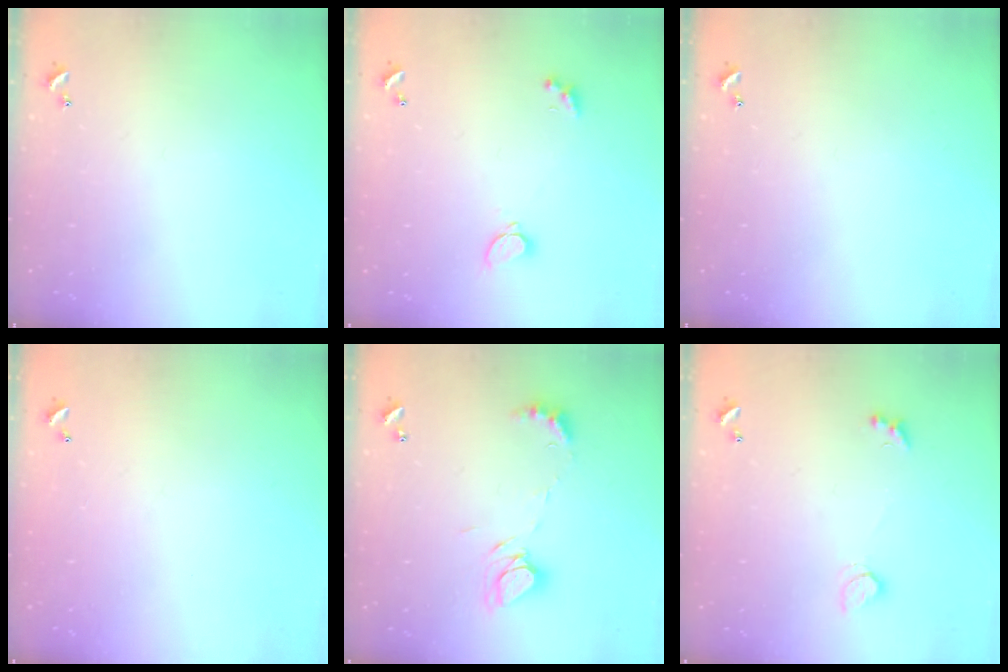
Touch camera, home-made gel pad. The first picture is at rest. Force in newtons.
{"total": 1.6, "press": 1.6, "slide": 0.5}
{"total": 0.0}
{"total": 2.9, "press": 2.9, "slide": 0.1}
{"total": 8.4, "press": 8.4, "slide": 1.0}
{"total": 2.3, "press": 1.9, "slide": 1.1}